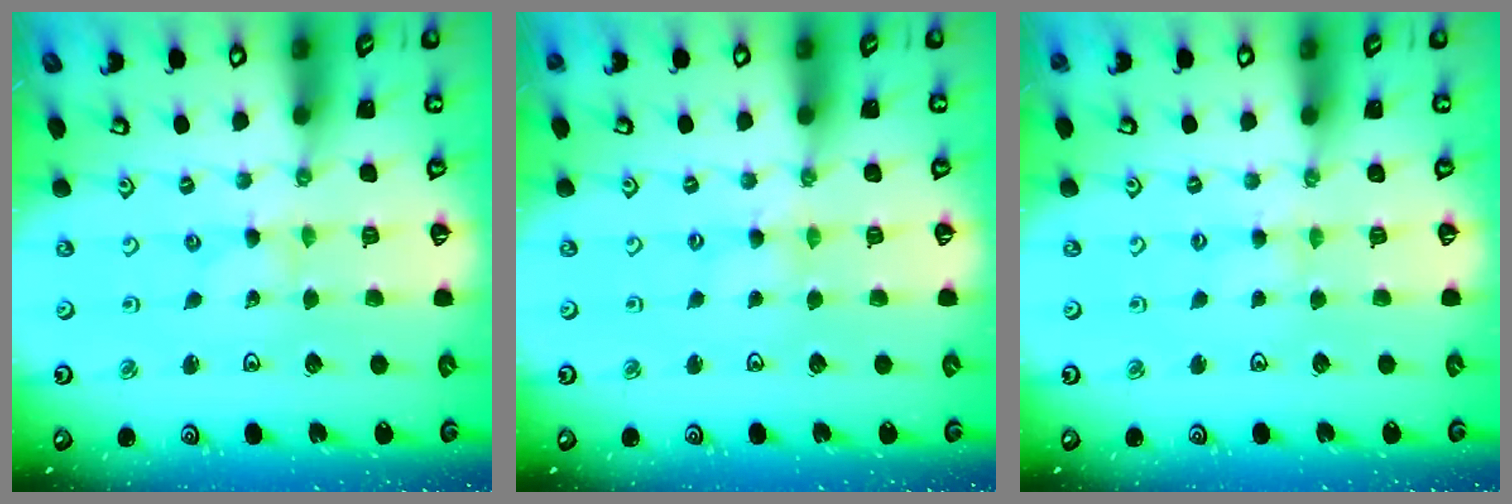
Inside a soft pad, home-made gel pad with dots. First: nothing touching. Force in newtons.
{"total": 2.4, "press": 2.3, "slide": 0.4}
{"total": 1.4, "press": 1.4, "slide": 0.3}